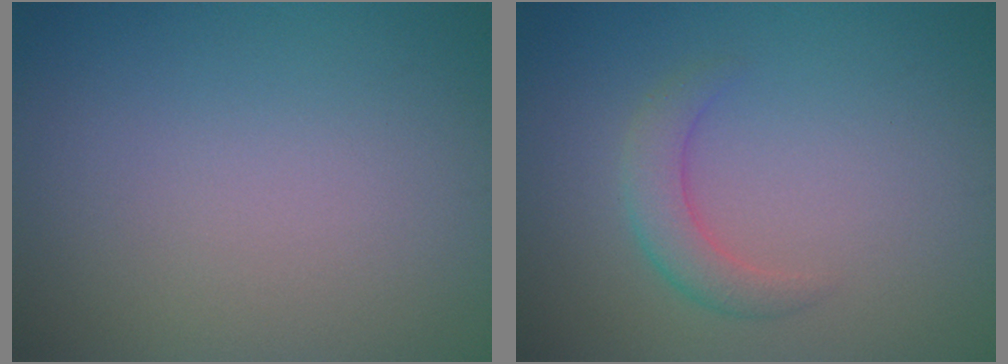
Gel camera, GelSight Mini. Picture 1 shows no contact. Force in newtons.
{"total": 2.4, "press": 2.4, "slide": 0.2}